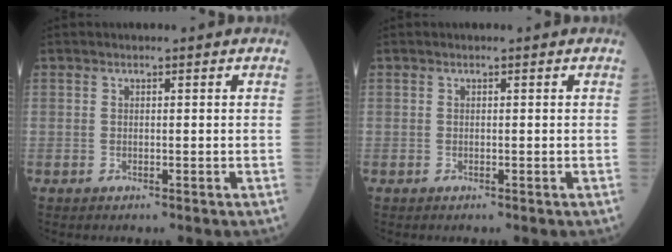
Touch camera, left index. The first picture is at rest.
{"total": 0.0}